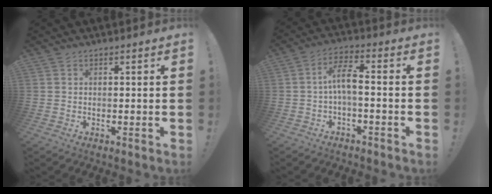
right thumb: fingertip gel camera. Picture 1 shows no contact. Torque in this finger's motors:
{"motor_torque": [-0.02, 0.03, 0.18, 0.24, 0.00]}